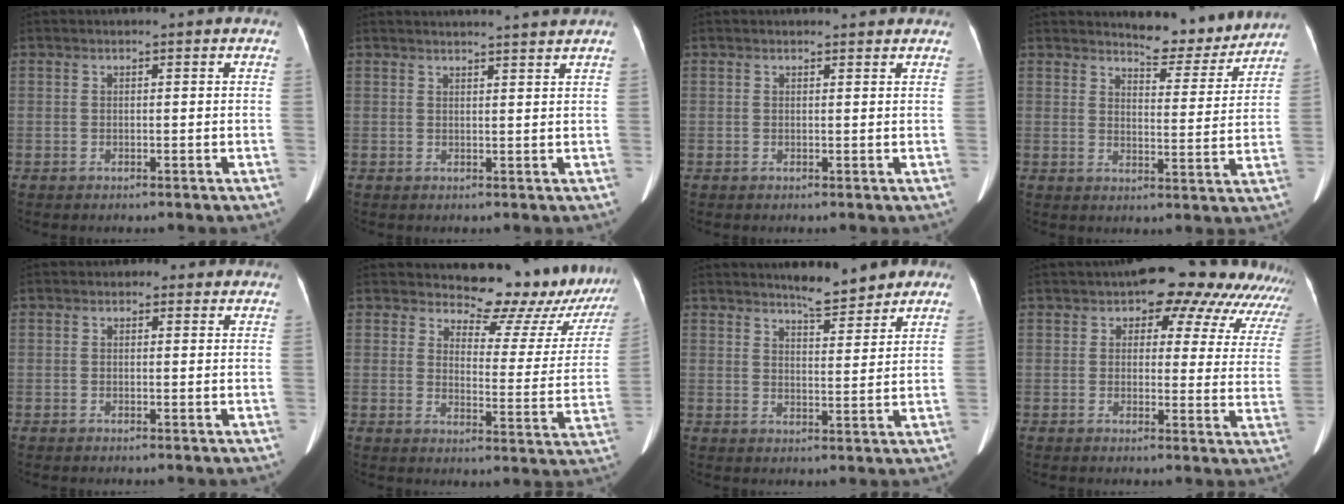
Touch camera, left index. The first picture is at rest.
{"total": 7.4, "force": [7.0, -1.0, 2.2], "torque": [-0.025, 0.011, 0.078]}
{"total": 2.2, "force": [2.2, 0.5, 0.4], "torque": [-0.011, 0.005, 0.022]}
{"total": 8.0, "force": [7.9, 1.2, 1.0], "torque": [-0.014, -0.016, 0.103]}
{"total": 1.8, "force": [0.9, 1.4, 0.6], "torque": [-0.005, 0.010, 0.006]}
{"total": 17.3, "force": [15.9, 4.8, 4.8], "torque": [-0.036, -0.067, 0.161]}
{"total": 6.5, "force": [5.6, 1.5, 2.8], "torque": [-0.039, 0.004, 0.081]}
{"total": 16.7, "force": [13.8, 6.4, 6.8], "torque": [-0.041, 0.008, 0.131]}